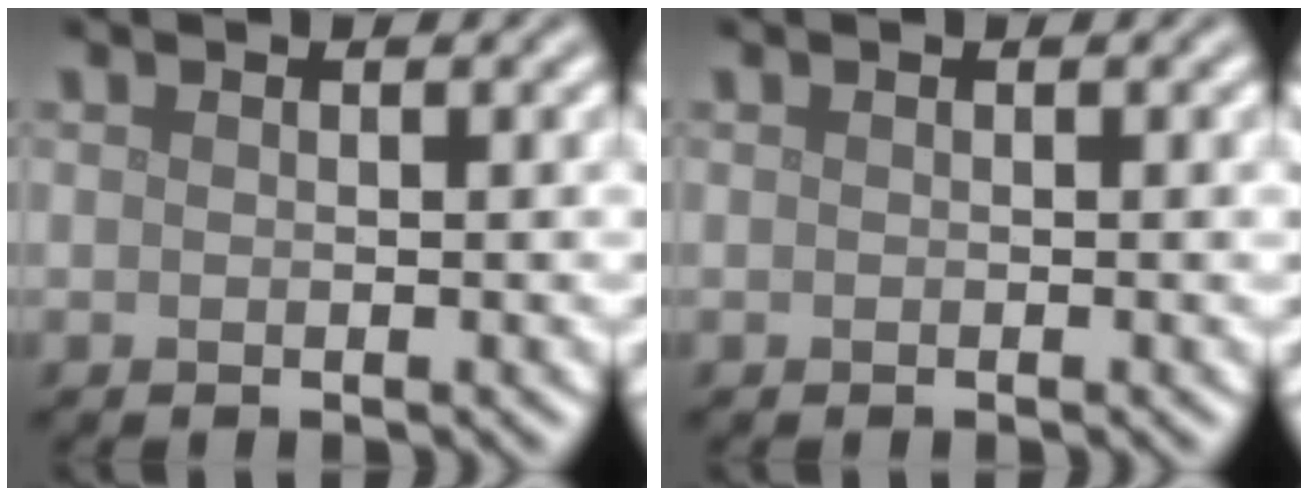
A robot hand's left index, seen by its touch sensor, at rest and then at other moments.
{"total": 0.0}